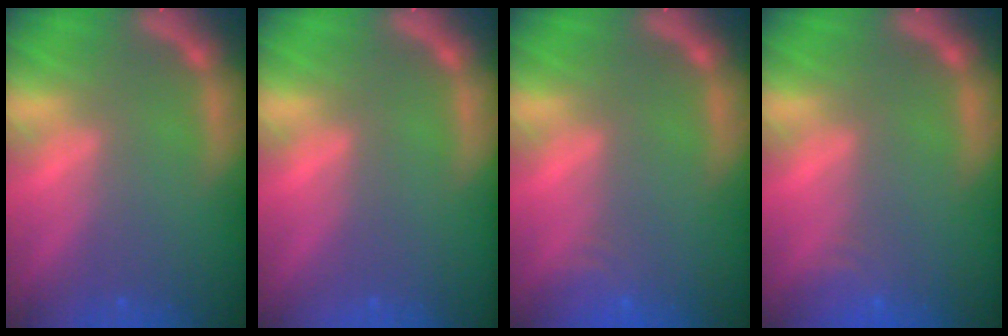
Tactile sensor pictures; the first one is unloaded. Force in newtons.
{"total": 0.0}
{"total": 2.4}
{"total": 2.4}